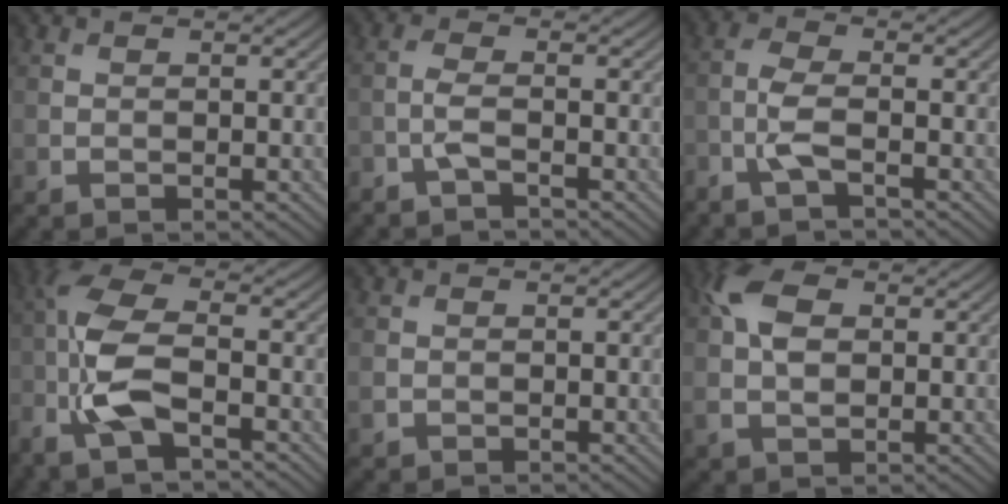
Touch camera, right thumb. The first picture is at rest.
{"total": 2.5, "force": [-1.8, 0.6, 1.7], "torque": [-0.045, 0.000, -0.044]}
{"total": 3.5, "force": [-2.0, 1.0, 2.7], "torque": [-0.068, 0.003, -0.051]}
{"total": 9.4, "force": [-3.9, 4.0, 7.6], "torque": [-0.177, 0.003, -0.087]}
{"total": 1.2, "force": [-0.1, 1.1, 0.4], "torque": [-0.014, -0.005, -0.003]}
{"total": 6.1, "force": [1.2, 3.8, 4.5], "torque": [-0.109, 0.009, 0.016]}